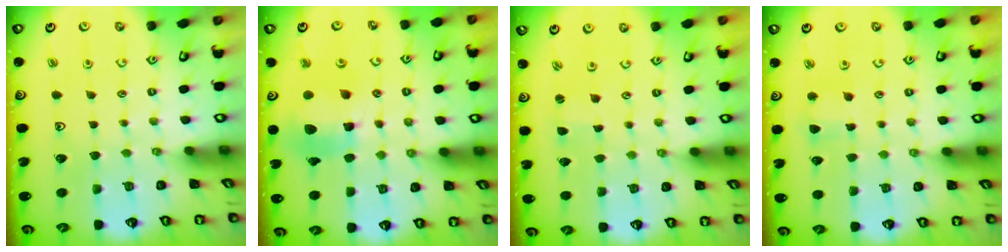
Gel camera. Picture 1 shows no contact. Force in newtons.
{"total": 12.5, "press": 12.5, "slide": 1.4}
{"total": 1.1, "press": 1.1, "slide": 0.2}
{"total": 3.6, "press": 3.5, "slide": 0.7}